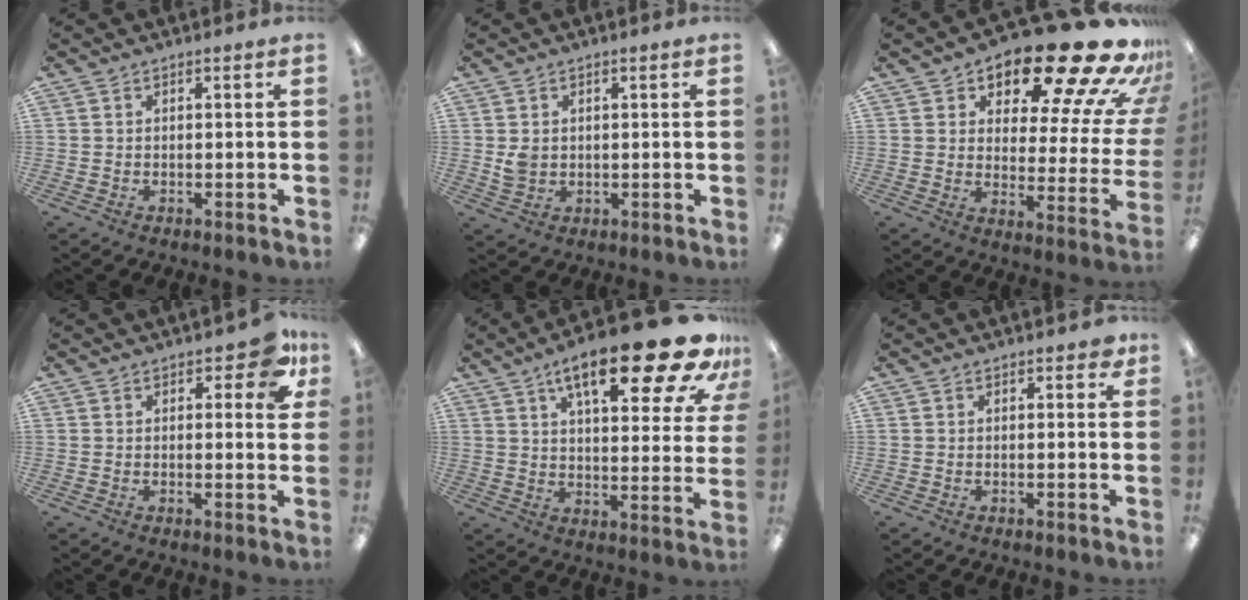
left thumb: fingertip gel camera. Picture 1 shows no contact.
{"total": 3.3, "force": [0.6, 2.8, 1.7], "torque": [-0.027, 0.002, 0.010]}
{"total": 22.5, "force": [17.2, 6.9, 12.7], "torque": [-0.174, -0.123, 0.279]}
{"total": 7.8, "force": [3.4, 3.4, 6.1], "torque": [-0.071, -0.009, 0.054]}
{"total": 23.2, "force": [13.1, 7.3, 17.7], "torque": [-0.248, -0.072, 0.201]}
{"total": 1.8, "force": [0.9, 0.9, 1.3], "torque": [-0.011, -0.003, 0.011]}